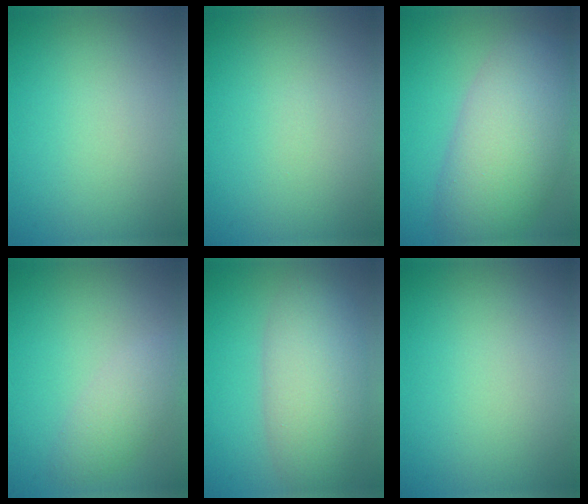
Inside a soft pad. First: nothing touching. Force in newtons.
{"total": 0.0}
{"total": 9.6, "press": 9.6, "slide": 0.4}
{"total": 3.4, "press": 3.4, "slide": 0.2}
{"total": 6.9, "press": 6.9, "slide": 0.4}
{"total": 0.0}